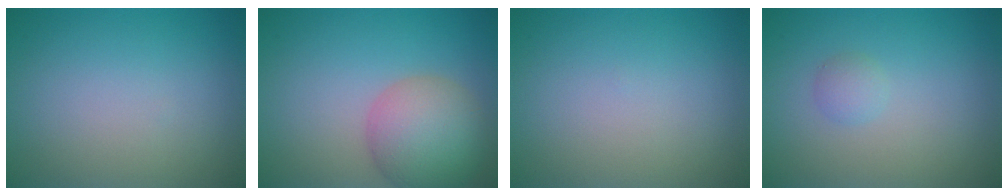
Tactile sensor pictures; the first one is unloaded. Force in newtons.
{"total": 6.7, "press": 6.7, "slide": 0.5}
{"total": 0.0}
{"total": 1.1, "press": 1.1, "slide": 0.0}